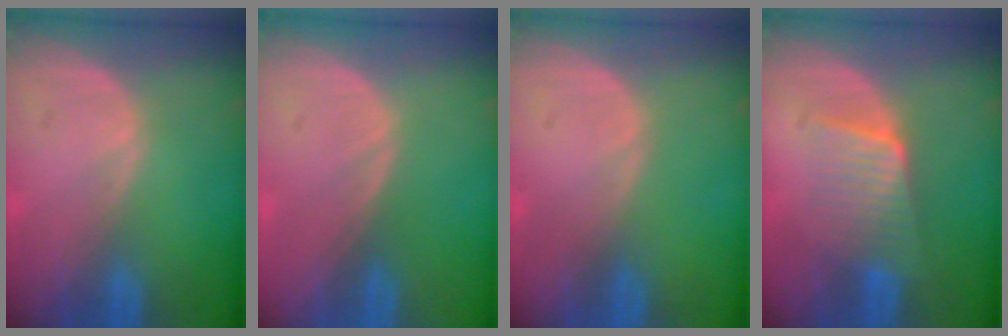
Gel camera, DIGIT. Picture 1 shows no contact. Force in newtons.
{"total": 0.0}
{"total": 0.0}
{"total": 6.1, "press": 5.5, "slide": 2.6}